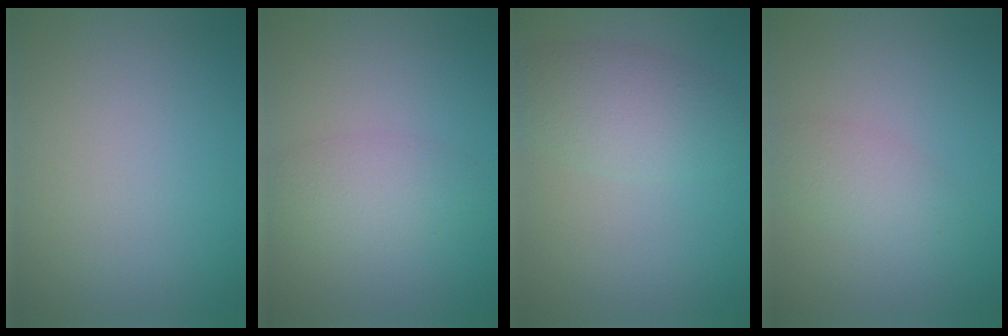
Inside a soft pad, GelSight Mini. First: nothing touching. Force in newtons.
{"total": 2.7, "press": 2.7, "slide": 0.1}
{"total": 4.0, "press": 4.0, "slide": 0.2}
{"total": 2.3, "press": 2.3, "slide": 0.1}